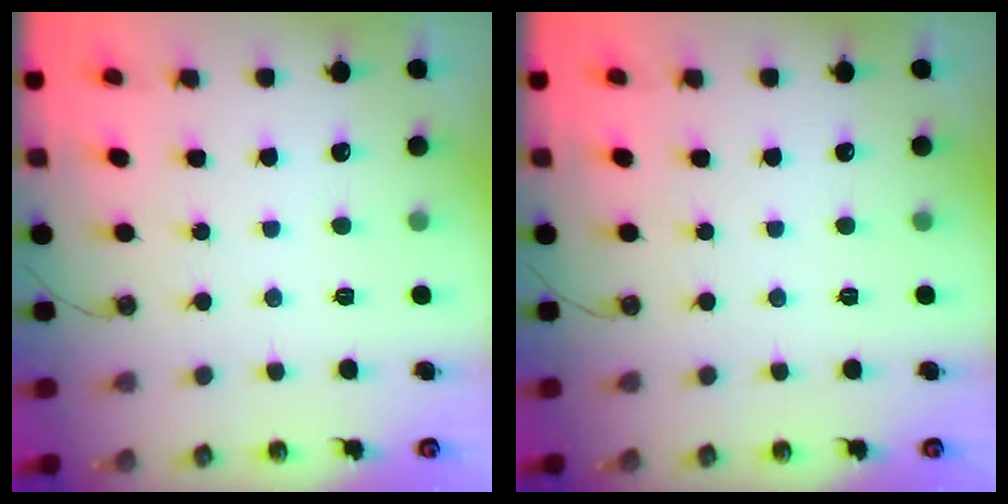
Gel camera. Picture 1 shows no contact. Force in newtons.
{"total": 0.0}